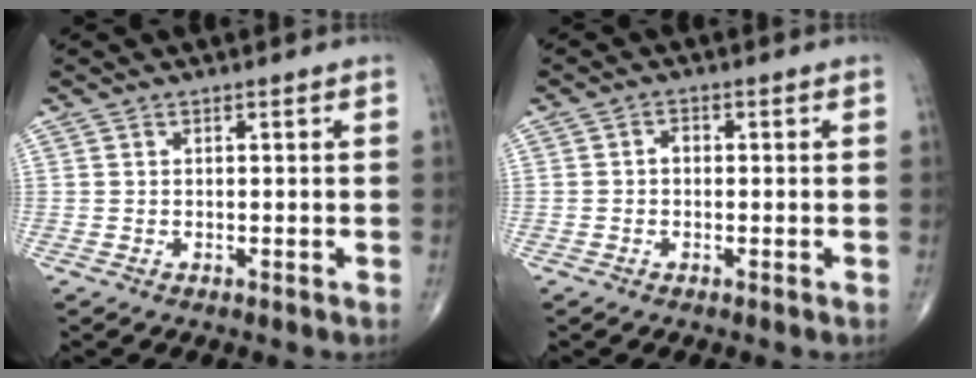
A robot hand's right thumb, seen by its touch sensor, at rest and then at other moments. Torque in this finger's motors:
{"motor_torque": [0.51, 0.36, 0.18, -0.24, 0.01]}